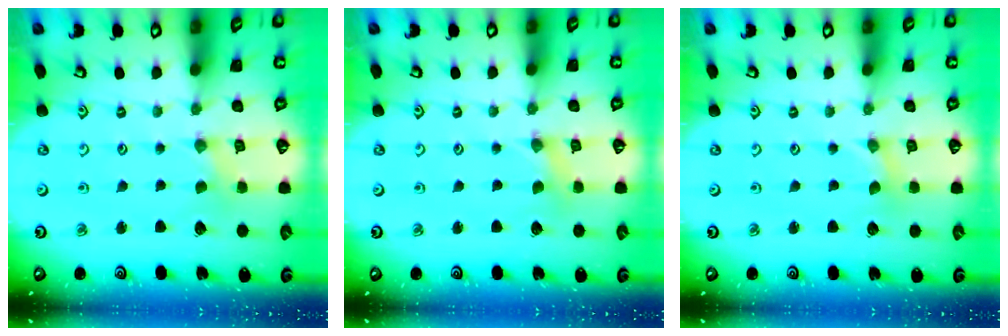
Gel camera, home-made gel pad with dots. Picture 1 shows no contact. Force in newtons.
{"total": 0.0}
{"total": 0.0}